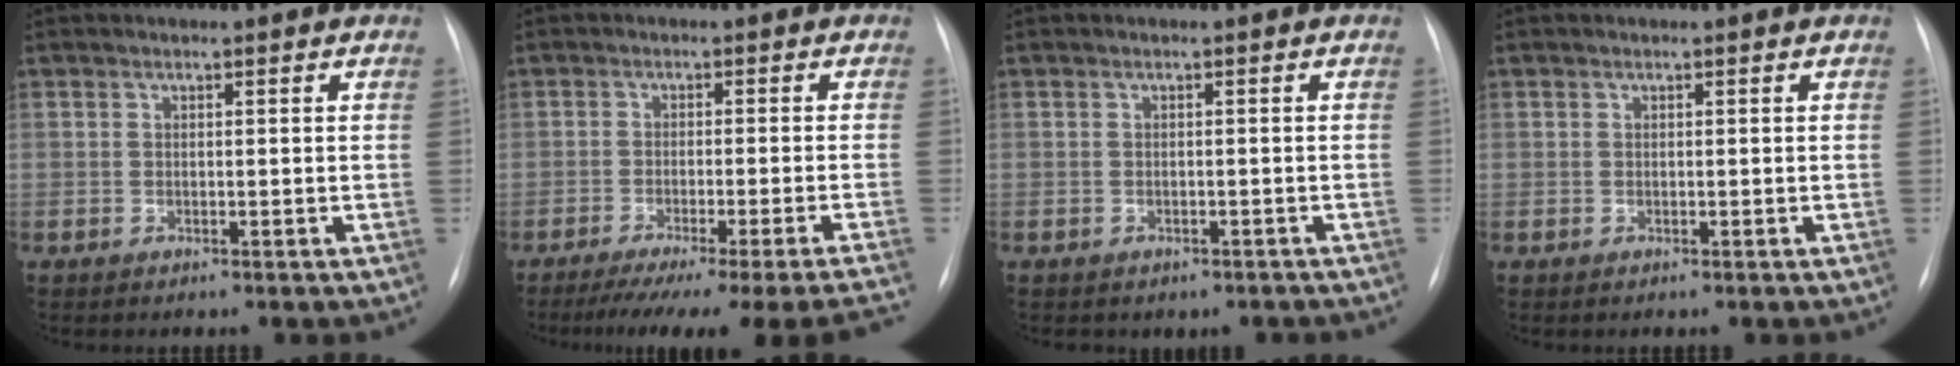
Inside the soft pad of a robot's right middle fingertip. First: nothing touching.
{"total": 18.2, "force": [-16.0, -2.1, 8.6], "torque": [-0.075, -0.050, -0.217]}
{"total": 2.7, "force": [-2.0, 1.6, 0.6], "torque": [-0.010, 0.008, -0.020]}
{"total": 0.0}